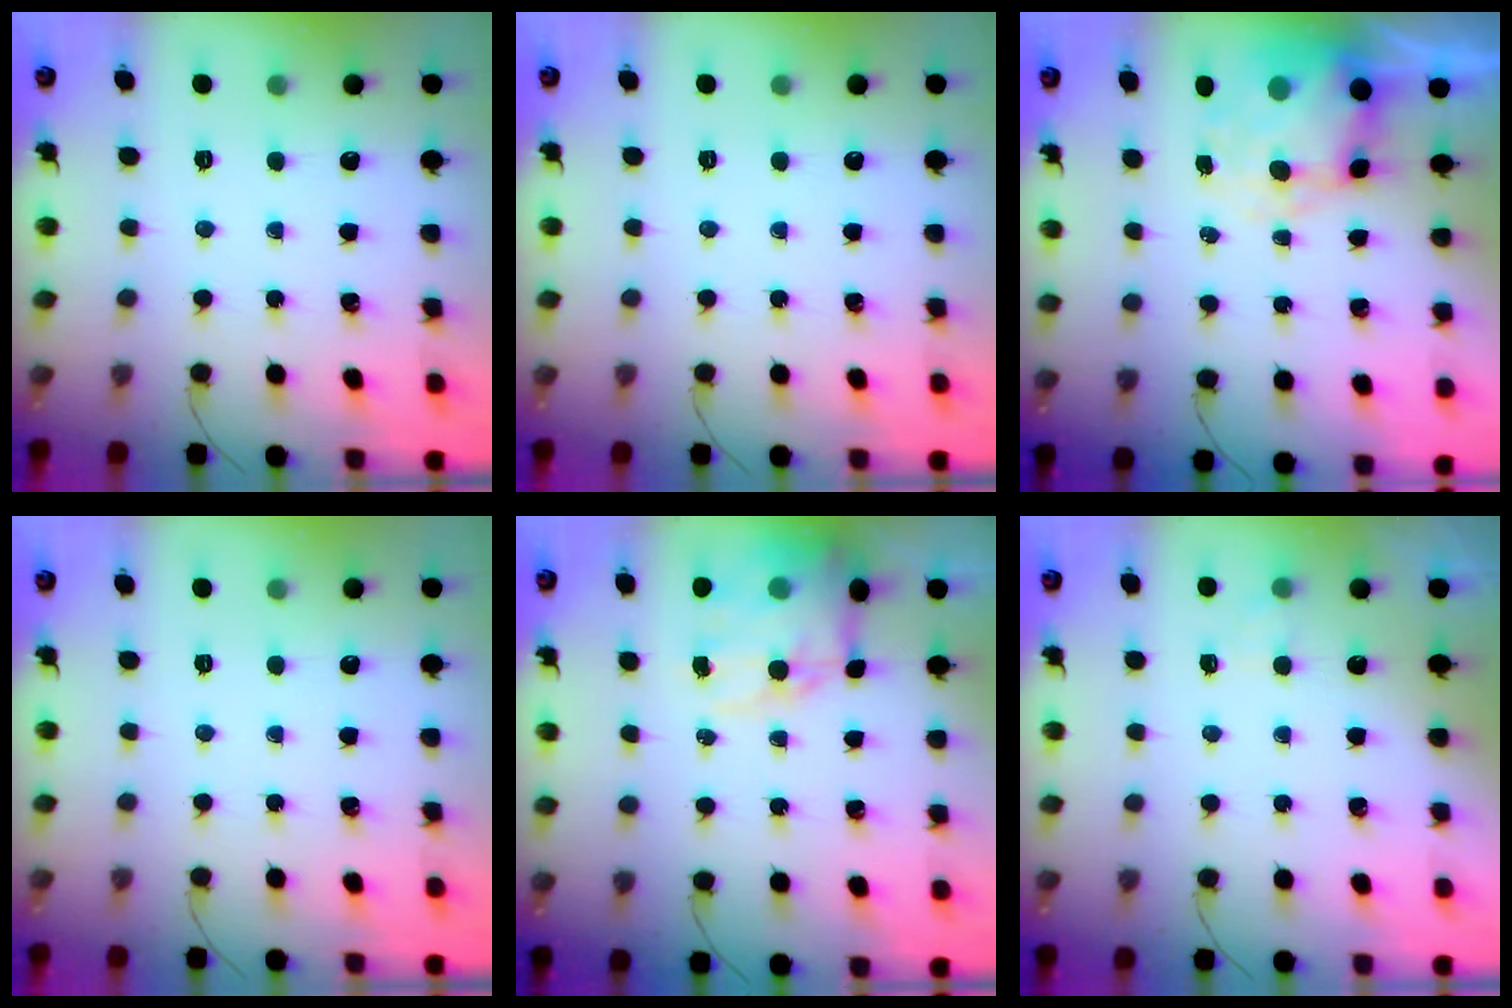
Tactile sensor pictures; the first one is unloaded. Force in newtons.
{"total": 0.0}
{"total": 8.7, "press": 8.4, "slide": 2.2}
{"total": 0.0}
{"total": 13.4, "press": 13.0, "slide": 3.3}
{"total": 2.0, "press": 1.4, "slide": 1.4}